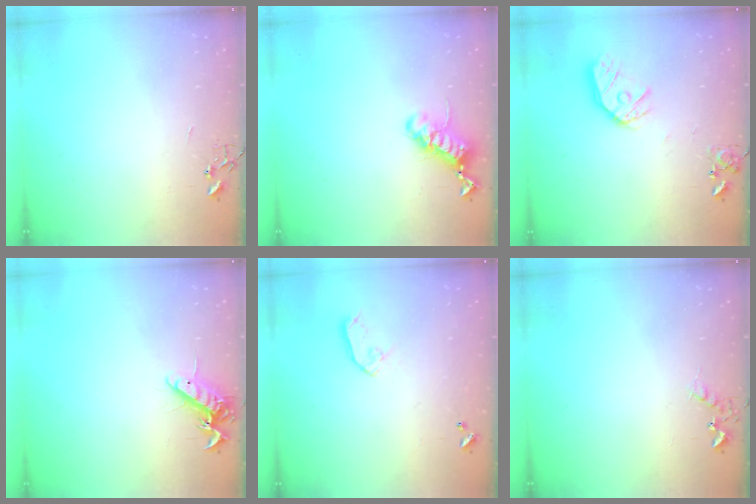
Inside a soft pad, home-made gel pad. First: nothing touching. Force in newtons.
{"total": 12.7, "press": 12.6, "slide": 1.1}
{"total": 14.1, "press": 14.0, "slide": 1.7}
{"total": 10.7, "press": 10.5, "slide": 1.7}
{"total": 7.3, "press": 7.3, "slide": 0.4}
{"total": 4.8, "press": 4.7, "slide": 0.8}